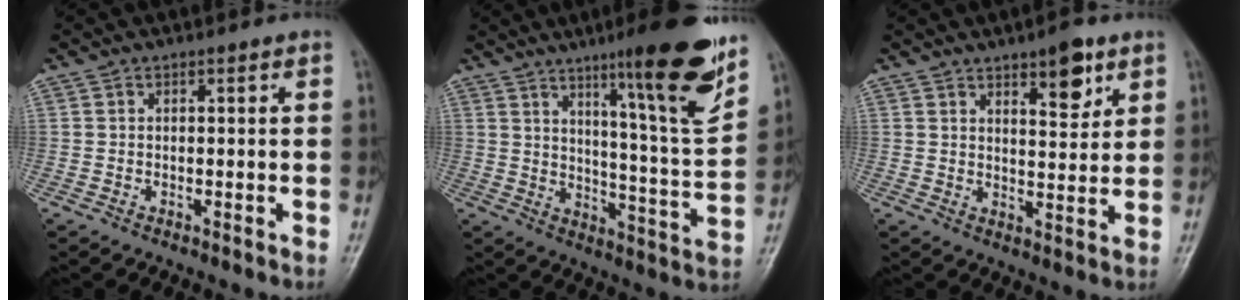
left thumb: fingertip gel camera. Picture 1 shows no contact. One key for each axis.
{"total": 17.8, "fx": 11.0, "fy": 1.6, "fz": 13.9, "tx": -0.178, "ty": -0.068, "tz": 0.167}
{"total": 7.2, "fx": 4.3, "fy": 2.7, "fz": 5.1, "tx": -0.053, "ty": -0.027, "tz": 0.061}